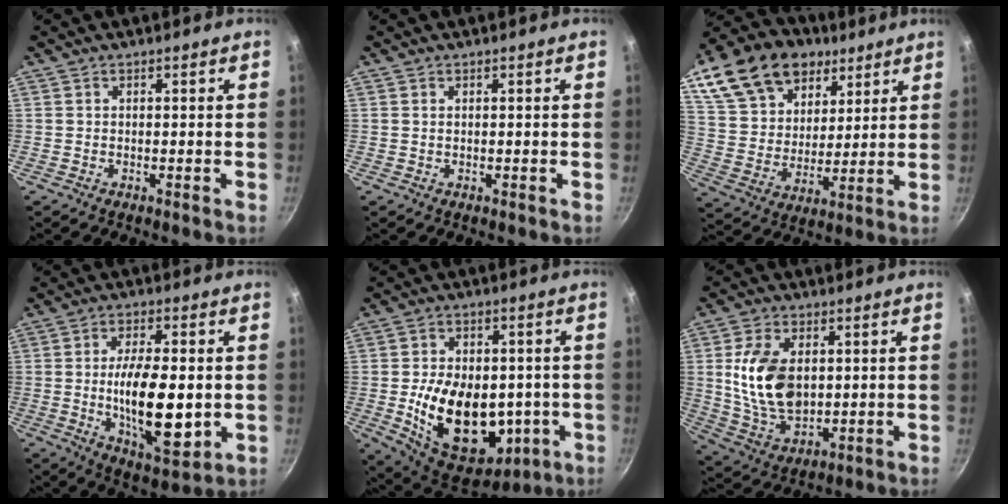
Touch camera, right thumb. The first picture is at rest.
{"total": 0.0}
{"total": 21.4, "force": [11.6, 14.3, 10.9], "torque": [-0.179, -0.020, 0.208]}
{"total": 16.3, "force": [-1.5, 6.7, 14.8], "torque": [-0.239, -0.010, -0.018]}
{"total": 23.0, "force": [-3.6, 15.2, 16.9], "torque": [-0.247, 0.004, -0.034]}
{"total": 14.4, "force": [1.7, 9.2, 10.9], "torque": [-0.184, -0.018, 0.042]}